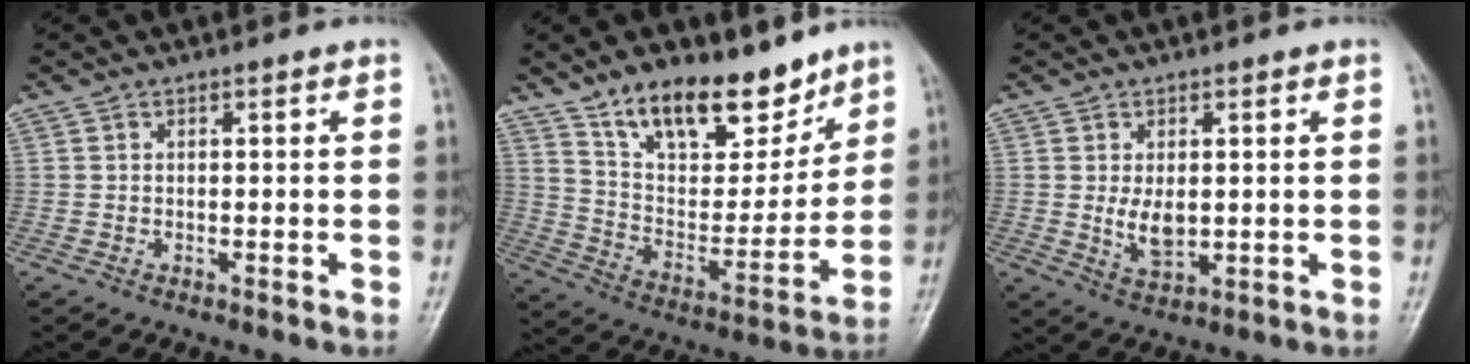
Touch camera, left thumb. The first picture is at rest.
{"total": 18.2, "force": [13.0, 8.3, 9.8], "torque": [-0.101, -0.081, 0.226]}
{"total": 4.9, "force": [0.4, 2.9, 4.0], "torque": [-0.060, -0.013, 0.014]}